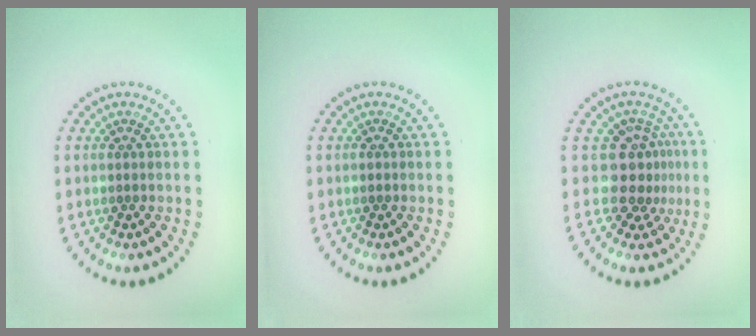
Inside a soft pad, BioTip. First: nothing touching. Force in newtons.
{"total": 0.7, "press": 0.7, "slide": 0.0}
{"total": 3.4, "press": 2.5, "slide": 2.3}